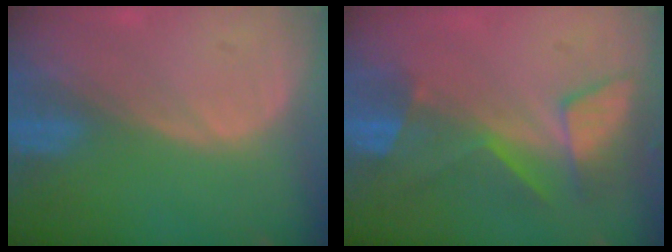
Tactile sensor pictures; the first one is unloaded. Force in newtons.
{"total": 8.5, "press": 7.3, "slide": 4.3}